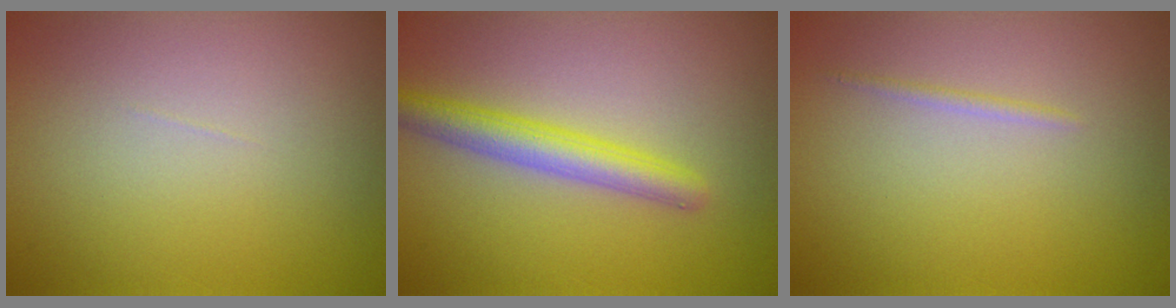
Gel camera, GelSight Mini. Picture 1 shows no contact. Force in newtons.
{"total": 3.3, "press": 3.3, "slide": 0.1}
{"total": 0.6, "press": 0.6, "slide": 0.1}